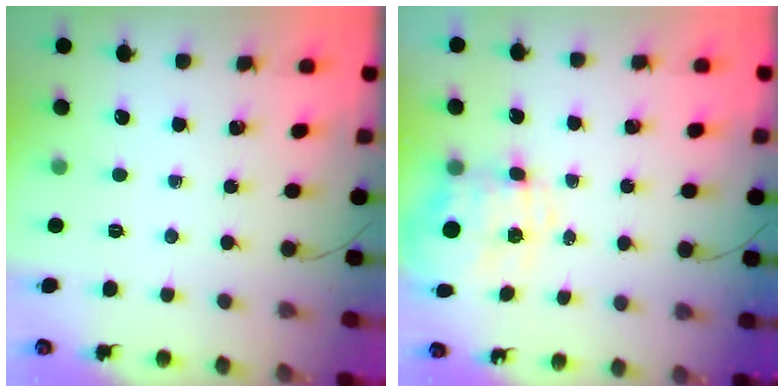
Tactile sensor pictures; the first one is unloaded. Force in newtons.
{"total": 9.3, "press": 9.3, "slide": 1.1}